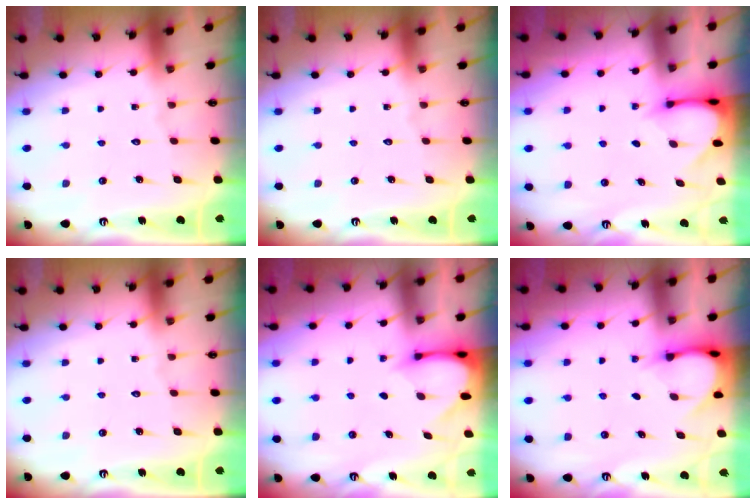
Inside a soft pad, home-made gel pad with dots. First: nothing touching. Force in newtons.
{"total": 0.0}
{"total": 3.3, "press": 3.3, "slide": 0.3}
{"total": 0.0}
{"total": 2.9, "press": 2.9, "slide": 0.3}
{"total": 3.8, "press": 3.7, "slide": 0.3}